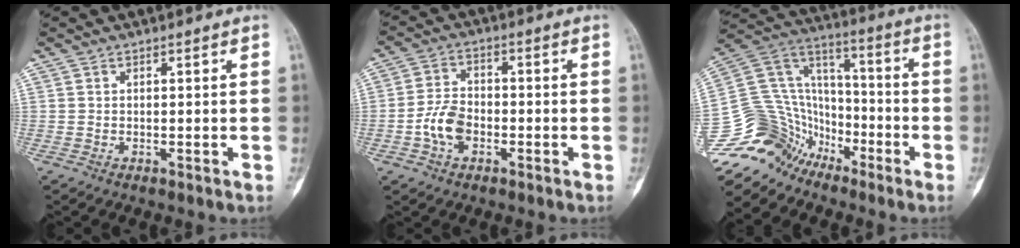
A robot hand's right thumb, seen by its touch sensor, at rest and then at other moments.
{"total": 6.6, "force": [-2.2, 4.3, 4.5], "torque": [-0.079, 0.020, -0.048]}
{"total": 16.5, "force": [-12.6, 10.3, 2.6], "torque": [-0.043, 0.117, -0.243]}